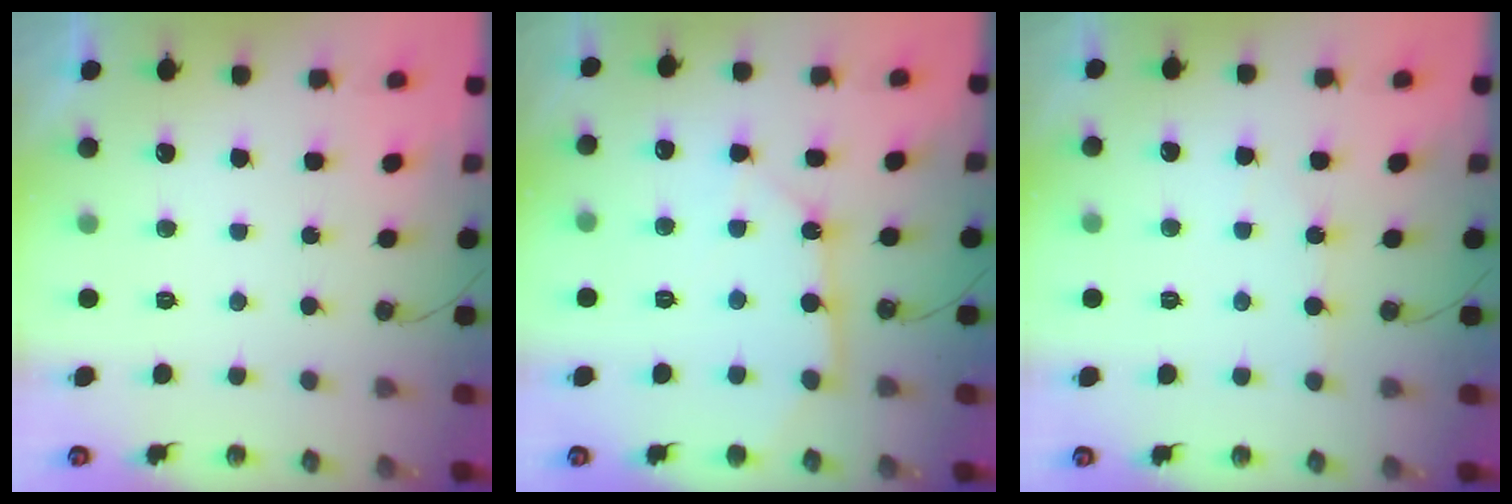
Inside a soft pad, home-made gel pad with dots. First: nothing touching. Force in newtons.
{"total": 10.3, "press": 10.2, "slide": 0.9}
{"total": 3.0, "press": 3.0, "slide": 0.4}